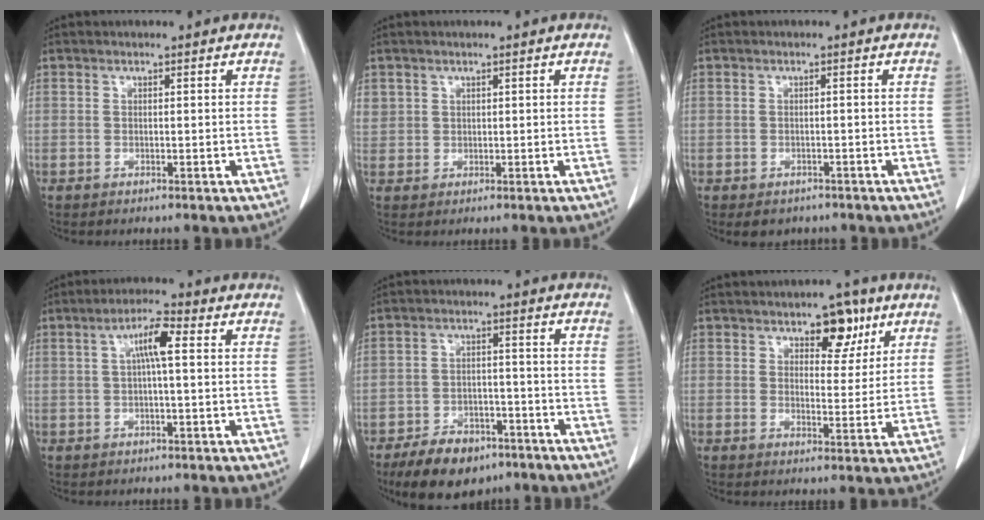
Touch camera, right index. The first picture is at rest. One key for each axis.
{"total": 2.3, "fx": 1.1, "fy": 2.0, "fz": 0.4, "tx": -0.007, "ty": 0.015, "tz": 0.024}
{"total": 3.2, "fx": -2.4, "fy": 2.1, "fz": 0.7, "tx": -0.005, "ty": 0.003, "tz": -0.029}
{"total": 4.9, "fx": 0.9, "fy": 0.5, "fz": 4.8, "tx": -0.089, "ty": 0.012, "tz": 0.014}
{"total": 10.0, "fx": -7.2, "fy": 5.1, "fz": 4.8, "tx": -0.082, "ty": 0.000, "tz": -0.115}
{"total": 6.0, "fx": 3.5, "fy": 3.1, "fz": 3.8, "tx": -0.046, "ty": 0.003, "tz": 0.048}